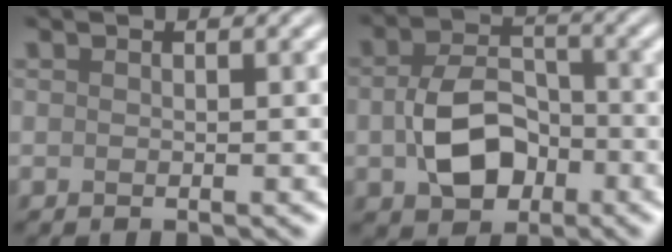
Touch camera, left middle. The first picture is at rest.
{"total": 6.4, "force": [-1.4, 4.5, 4.4], "torque": [-0.088, -0.008, -0.022]}